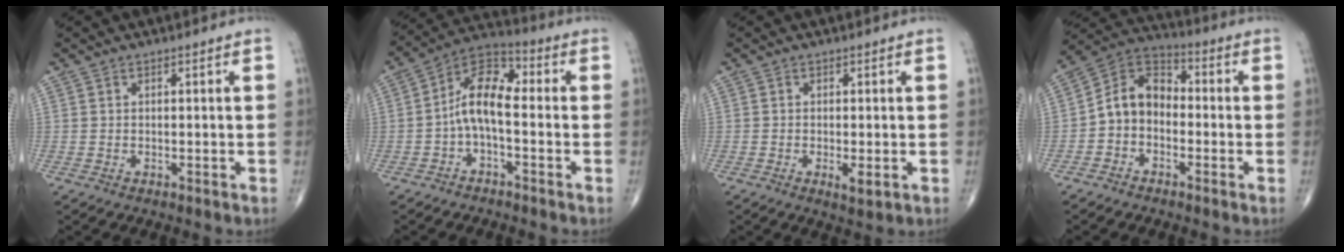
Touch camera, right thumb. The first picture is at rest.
{"total": 9.7, "force": [-1.3, 4.7, 8.3], "torque": [-0.136, 0.042, -0.039]}
{"total": 2.4, "force": [-0.6, 0.7, 2.3], "torque": [-0.041, -0.008, -0.011]}
{"total": 9.1, "force": [-1.9, 6.8, 5.6], "torque": [-0.078, 0.041, -0.053]}